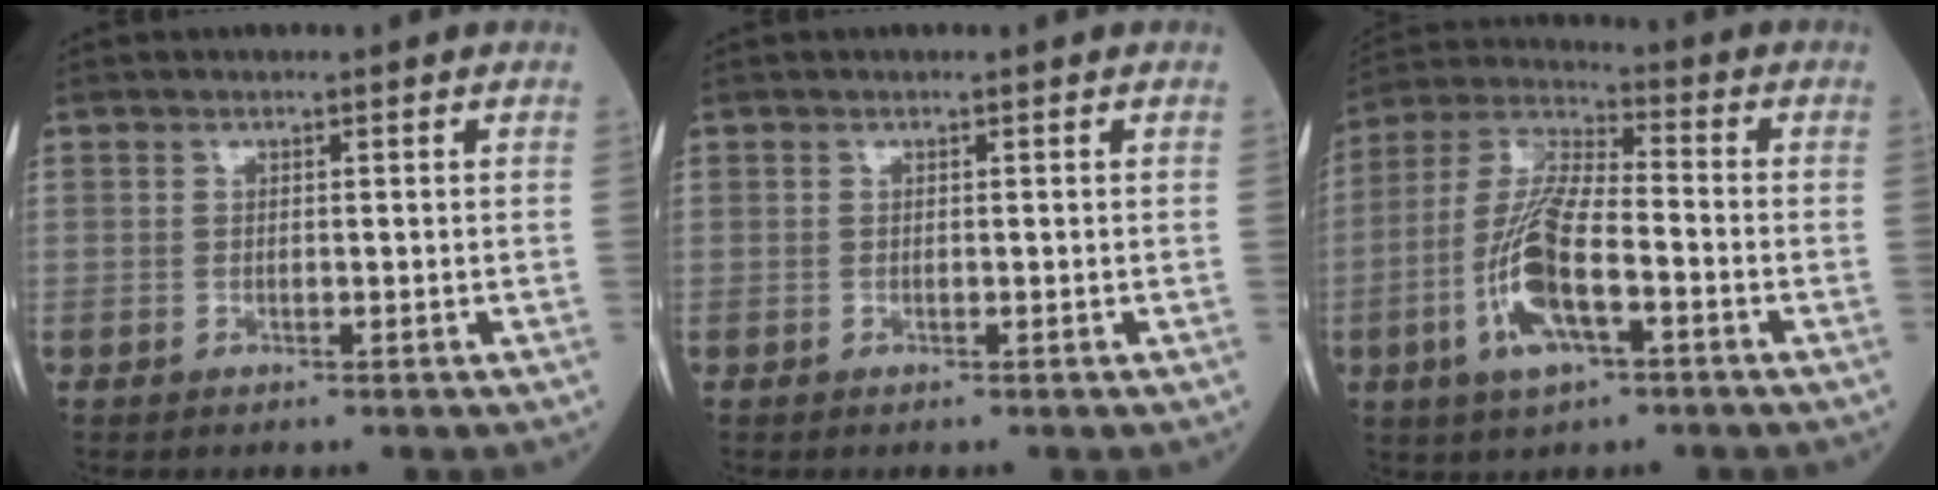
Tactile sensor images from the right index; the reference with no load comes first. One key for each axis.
{"total": 0.0}
{"total": 12.9, "fx": -4.1, "fy": 3.5, "fz": 11.7, "tx": -0.249, "ty": 0.001, "tz": -0.078}